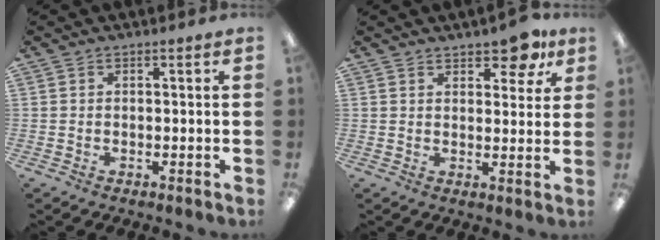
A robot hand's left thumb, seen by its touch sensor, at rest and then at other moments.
{"total": 6.9, "force": [5.1, 3.1, 3.4], "torque": [-0.024, -0.031, 0.083]}